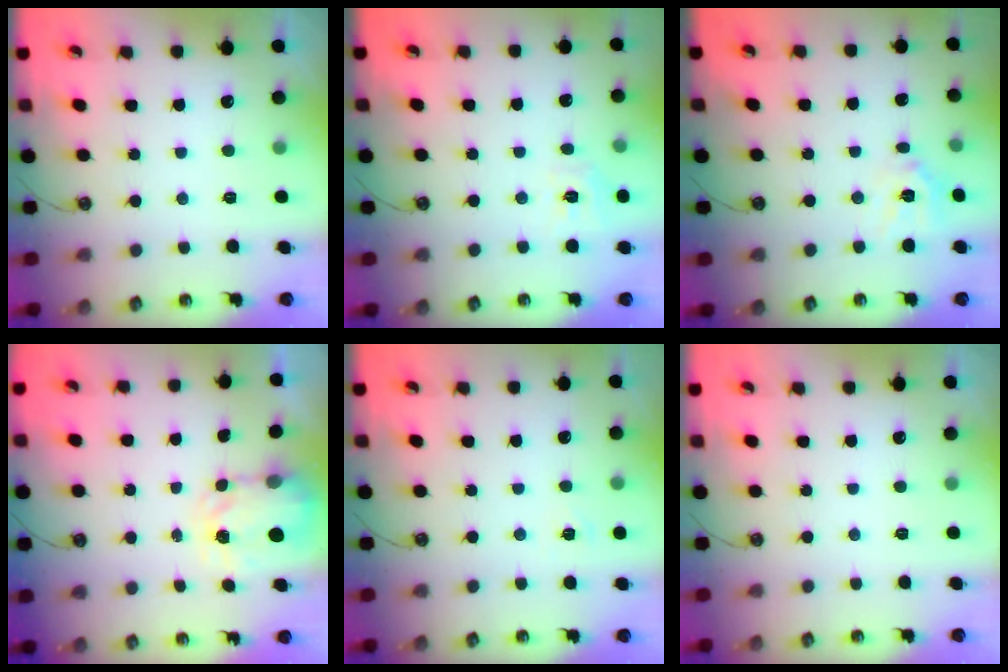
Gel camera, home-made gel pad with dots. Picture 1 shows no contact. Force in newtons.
{"total": 6.5, "press": 6.5, "slide": 0.7}
{"total": 10.1, "press": 10.0, "slide": 0.7}
{"total": 3.8, "press": 3.8, "slide": 0.5}
{"total": 3.4, "press": 3.4, "slide": 0.4}
{"total": 0.0}